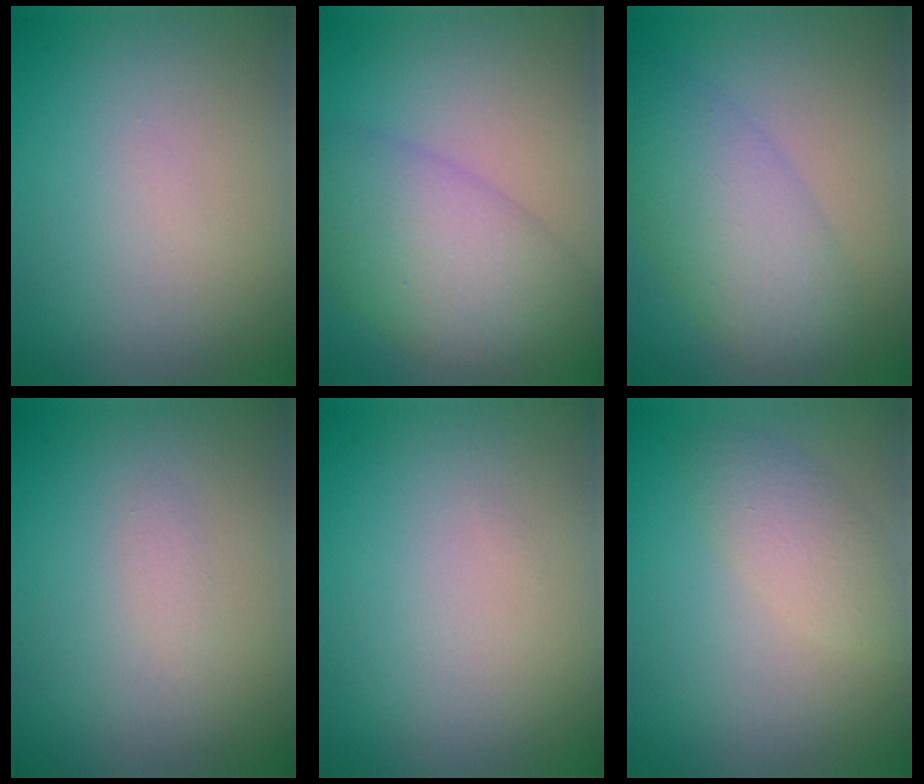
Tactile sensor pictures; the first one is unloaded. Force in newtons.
{"total": 7.9, "press": 7.9, "slide": 0.1}
{"total": 6.0, "press": 6.0, "slide": 0.2}
{"total": 0.6, "press": 0.6, "slide": 0.0}
{"total": 0.0}
{"total": 2.7, "press": 2.7, "slide": 0.1}